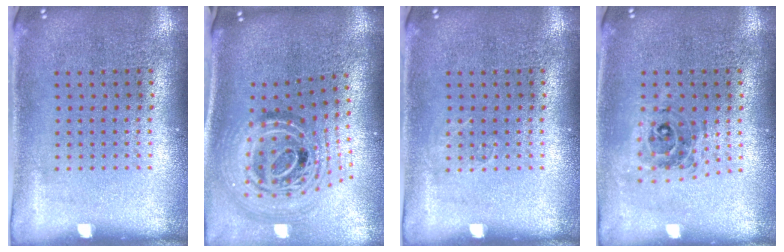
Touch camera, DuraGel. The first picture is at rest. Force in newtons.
{"total": 2.3, "press": 1.7, "slide": 1.5}
{"total": 0.6, "press": 0.5, "slide": 0.2}
{"total": 0.6, "press": 0.6, "slide": 0.2}